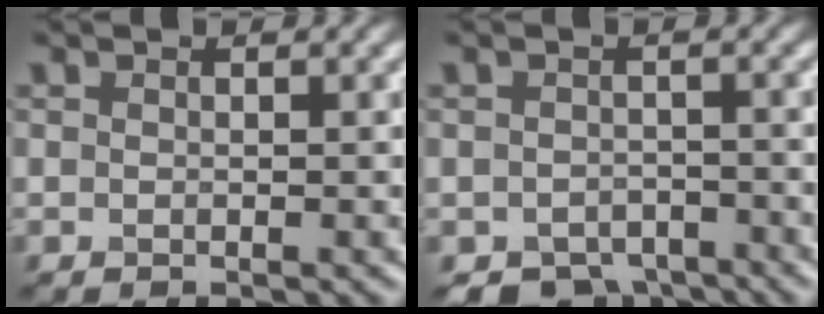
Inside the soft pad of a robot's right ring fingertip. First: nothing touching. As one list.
[{"total": 3.8, "force": [-3.0, 2.1, 1.1], "torque": [-0.004, -0.007, -0.048]}]